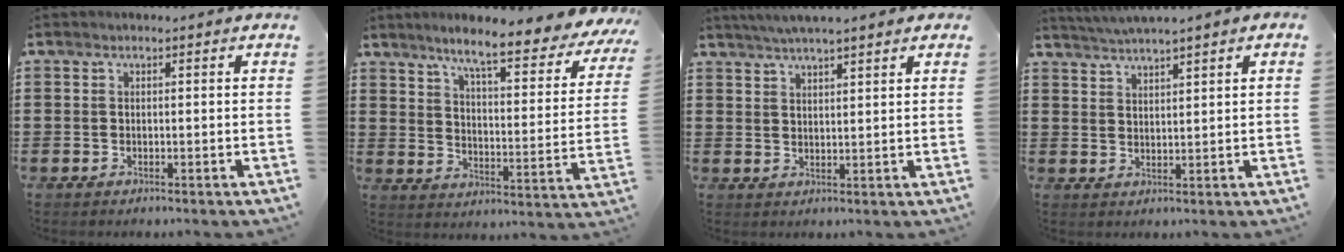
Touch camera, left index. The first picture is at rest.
{"total": 7.7, "force": [6.2, -0.1, 4.4], "torque": [-0.096, -0.051, 0.095]}
{"total": 3.5, "force": [3.1, -0.2, 1.5], "torque": [-0.037, -0.004, 0.055]}
{"total": 2.7, "force": [2.5, -0.5, 0.8], "torque": [-0.022, -0.006, 0.047]}